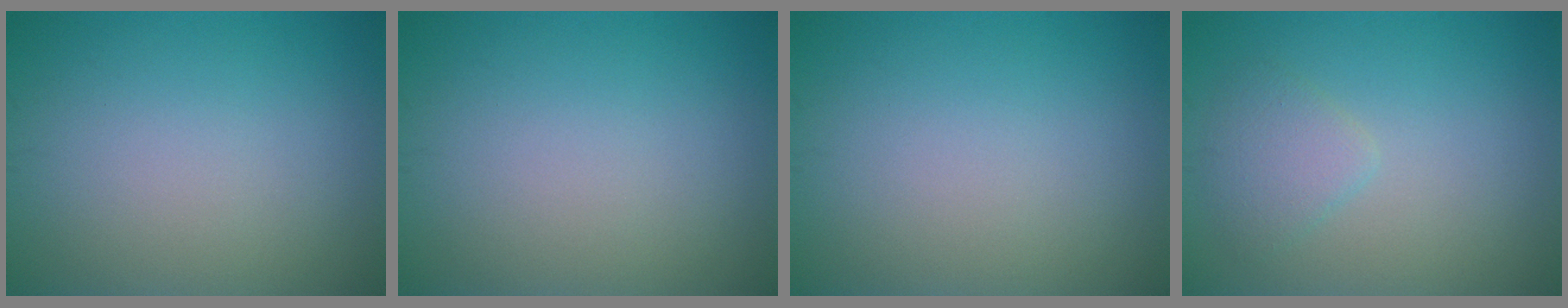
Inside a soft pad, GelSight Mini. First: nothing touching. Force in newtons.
{"total": 0.0}
{"total": 0.0}
{"total": 2.0, "press": 2.0, "slide": 0.2}